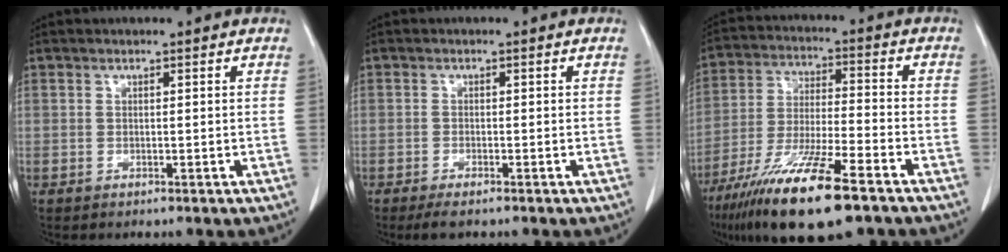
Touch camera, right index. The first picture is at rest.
{"total": 2.5, "force": [-1.9, 0.4, 1.6], "torque": [-0.027, -0.005, -0.031]}
{"total": 16.9, "force": [-10.8, 2.1, 12.8], "torque": [-0.245, -0.042, -0.197]}